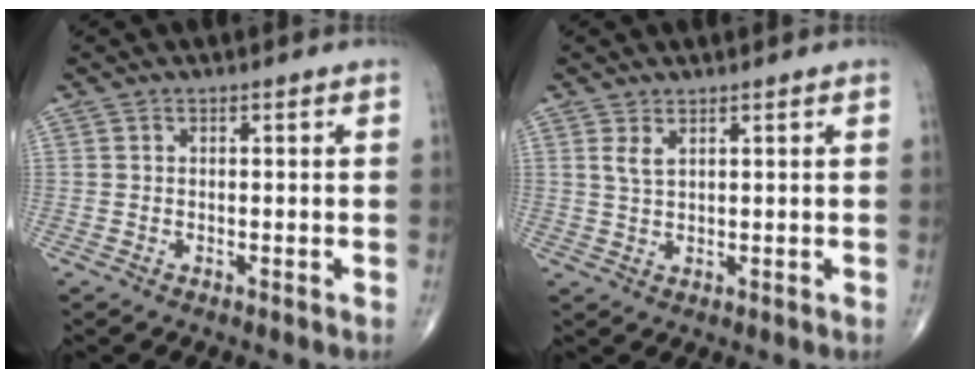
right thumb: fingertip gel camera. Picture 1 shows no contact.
{"total": 2.2, "force": [1.3, 0.7, 1.7], "torque": [-0.038, -0.004, 0.032]}